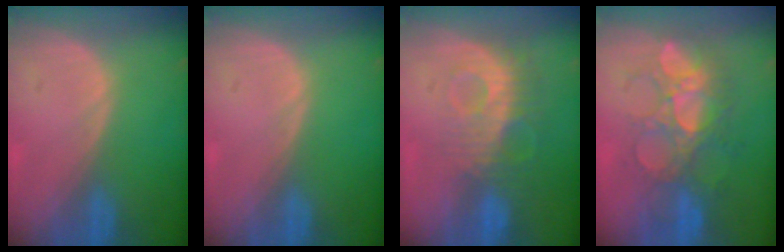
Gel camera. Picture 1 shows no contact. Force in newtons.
{"total": 0.0}
{"total": 9.2, "press": 8.1, "slide": 4.5}
{"total": 8.8, "press": 8.7, "slide": 1.5}